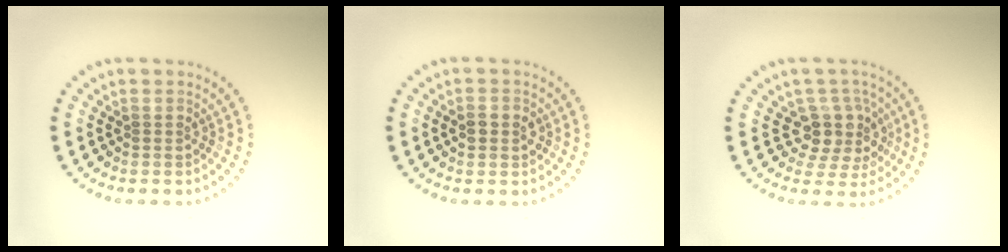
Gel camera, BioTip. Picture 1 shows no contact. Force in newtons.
{"total": 1.5, "press": 1.5, "slide": 0.1}
{"total": 3.7, "press": 2.9, "slide": 2.2}